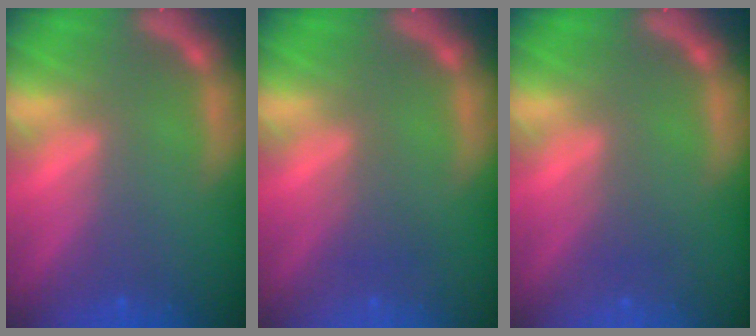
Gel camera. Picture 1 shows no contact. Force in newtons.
{"total": 1.5}
{"total": 1.0}